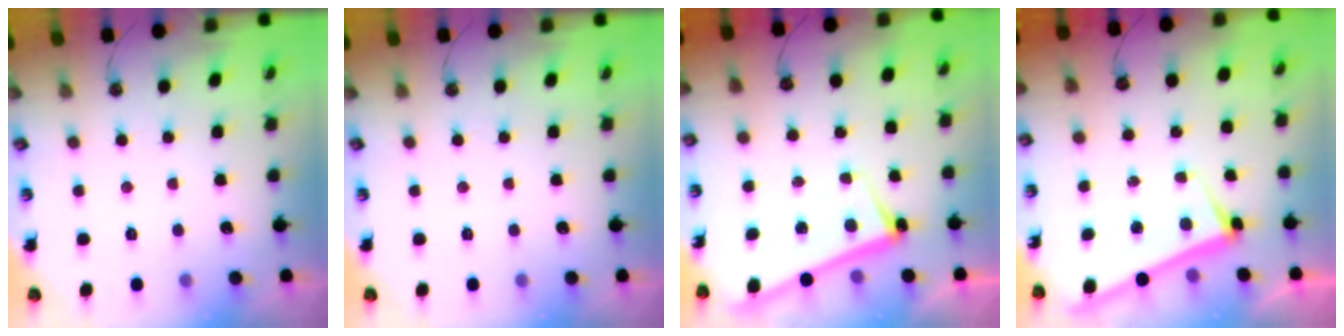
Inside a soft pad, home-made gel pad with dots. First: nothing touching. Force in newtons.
{"total": 0.0}
{"total": 2.8, "press": 2.6, "slide": 0.9}
{"total": 2.9, "press": 2.8, "slide": 0.5}